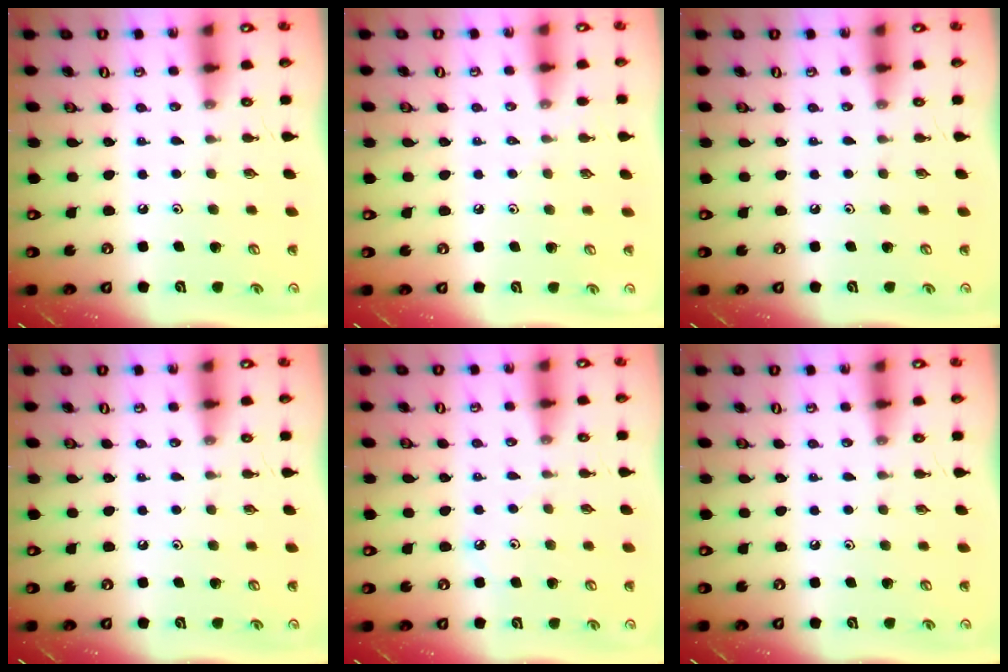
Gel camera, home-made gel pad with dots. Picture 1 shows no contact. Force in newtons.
{"total": 1.8, "press": 1.7, "slide": 0.4}
{"total": 0.0}
{"total": 0.0}
{"total": 3.0, "press": 2.9, "slide": 0.4}
{"total": 0.0}